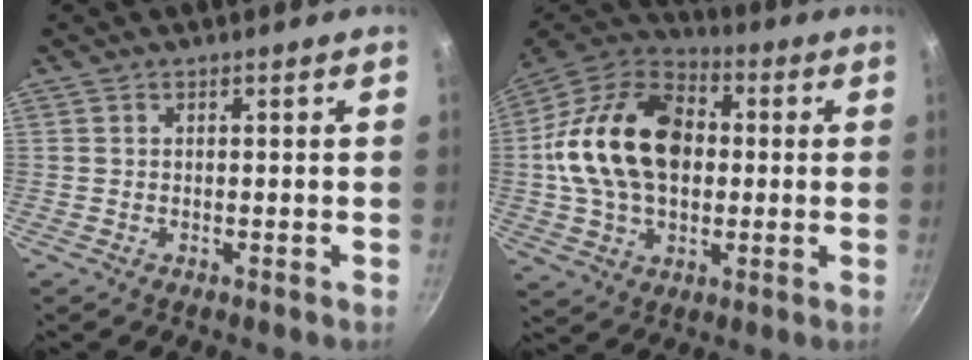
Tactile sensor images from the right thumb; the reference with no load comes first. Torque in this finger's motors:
{"motor_torque": [1.59, 3.22, 1.35, -1.42, 0.21]}